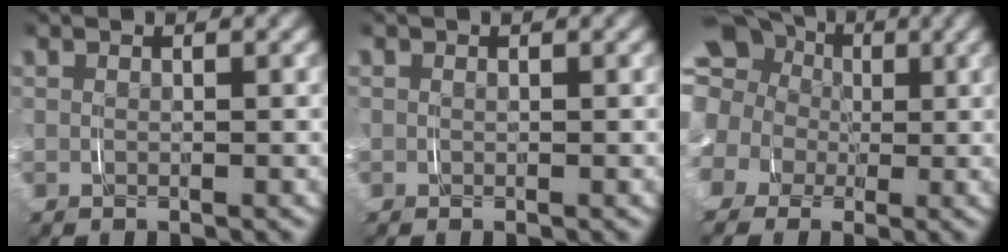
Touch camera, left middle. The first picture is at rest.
{"total": 0.0}
{"total": 12.2, "force": [1.2, 11.1, 4.9], "torque": [-0.124, -0.012, 0.002]}